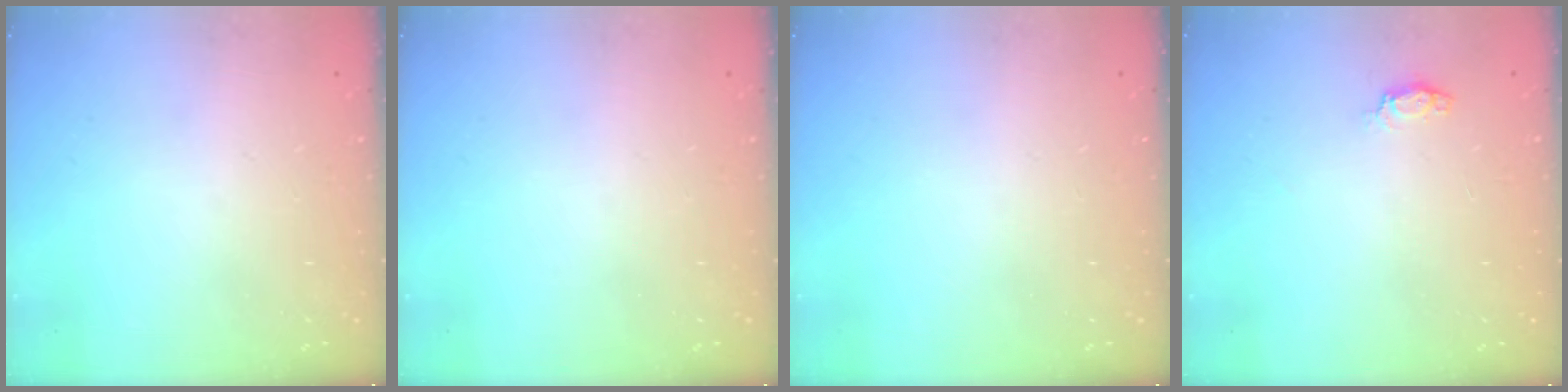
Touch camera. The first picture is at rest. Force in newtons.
{"total": 0.0}
{"total": 0.0}
{"total": 3.5, "press": 3.5, "slide": 0.3}